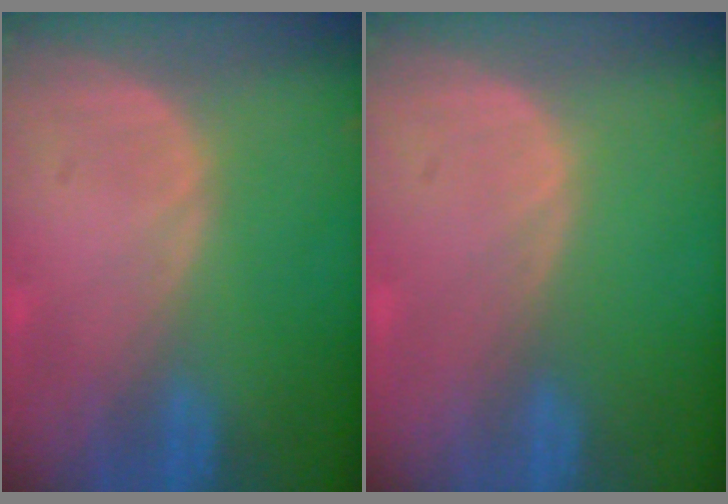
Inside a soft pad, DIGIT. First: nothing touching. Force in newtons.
{"total": 0.0}